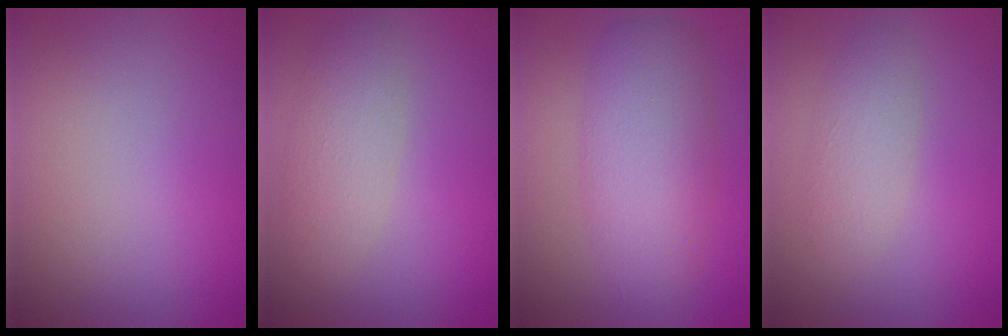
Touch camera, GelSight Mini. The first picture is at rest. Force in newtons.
{"total": 2.9, "press": 2.9, "slide": 0.2}
{"total": 5.6, "press": 5.6, "slide": 0.2}
{"total": 2.5, "press": 2.5, "slide": 0.1}